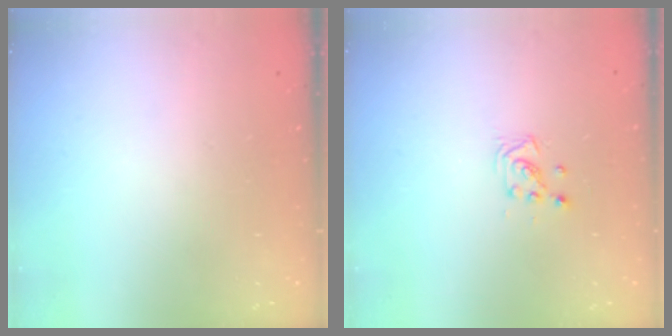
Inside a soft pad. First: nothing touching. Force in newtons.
{"total": 2.9, "press": 2.9, "slide": 0.3}